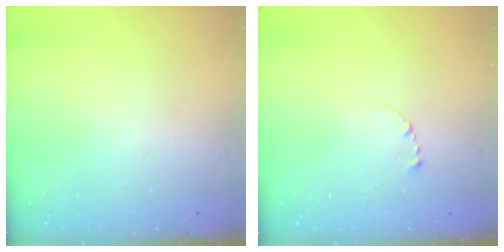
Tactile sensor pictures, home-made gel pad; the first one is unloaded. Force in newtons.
{"total": 2.7, "press": 2.7, "slide": 0.3}